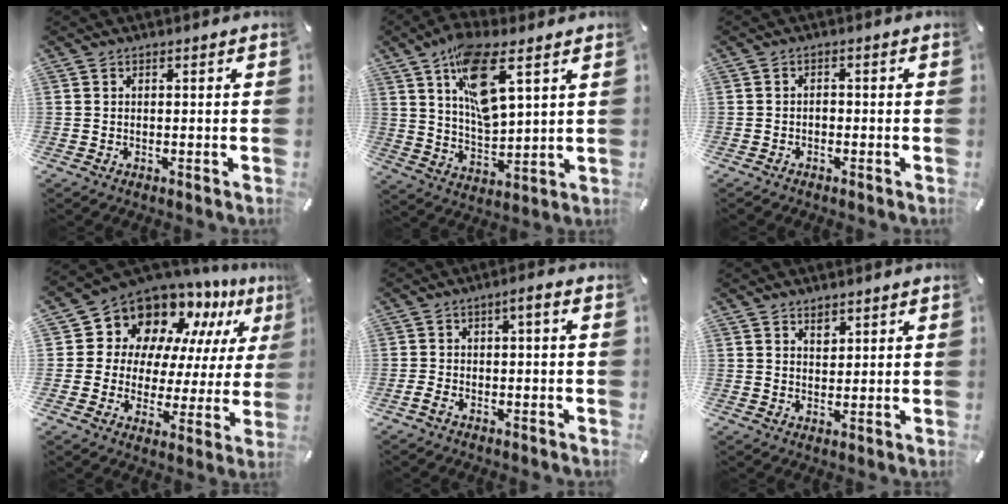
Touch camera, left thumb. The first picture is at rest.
{"total": 14.6, "force": [7.6, 5.9, 10.9], "torque": [-0.197, -0.023, 0.132]}
{"total": 1.2, "force": [-0.8, 0.8, 0.6], "torque": [-0.014, 0.006, -0.017]}
{"total": 12.0, "force": [9.8, 7.0, 1.1], "torque": [-0.042, -0.106, 0.175]}
{"total": 3.7, "force": [-2.0, 1.1, 2.9], "torque": [-0.046, 0.012, -0.037]}
{"total": 2.3, "force": [1.5, 1.5, 0.8], "torque": [0.006, -0.010, 0.023]}